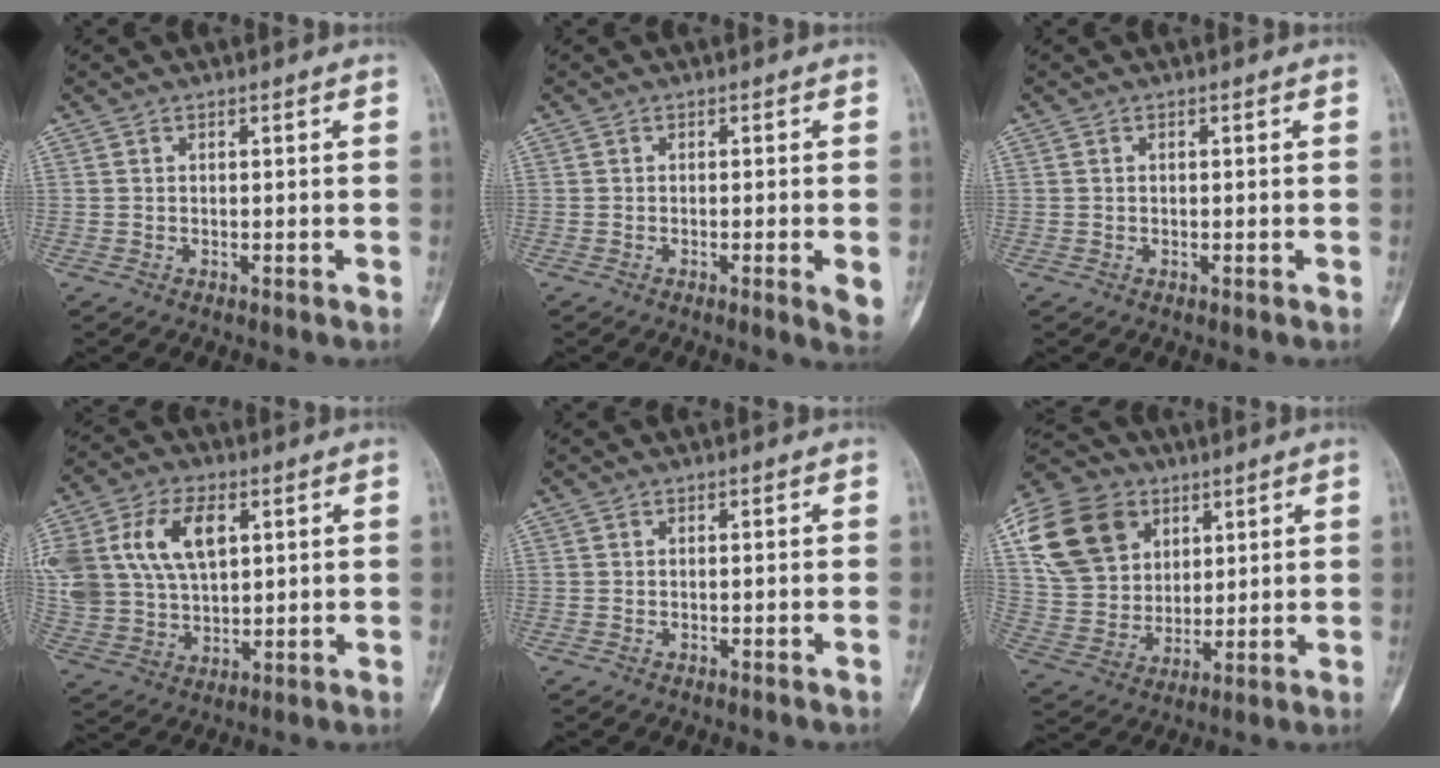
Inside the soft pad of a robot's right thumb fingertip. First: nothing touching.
{"total": 3.8, "force": [-1.0, 0.3, 3.7], "torque": [-0.052, -0.008, -0.016]}
{"total": 0.0}
{"total": 19.8, "force": [6.1, 12.8, 13.8], "torque": [-0.302, 0.010, 0.119]}
{"total": 0.8, "force": [-0.6, -0.3, 0.5], "torque": [-0.001, 0.011, -0.010]}
{"total": 17.8, "force": [7.1, 13.9, 8.6], "torque": [-0.146, -0.003, 0.134]}